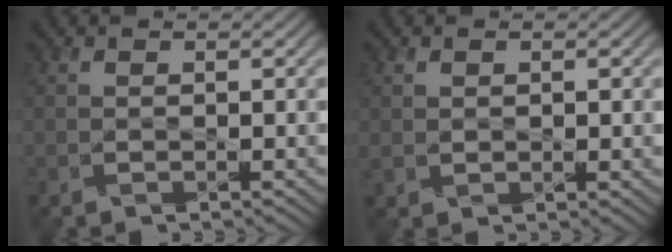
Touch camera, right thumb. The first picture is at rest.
{"total": 1.5, "force": [0.4, 0.9, 1.1], "torque": [-0.024, -0.003, 0.014]}